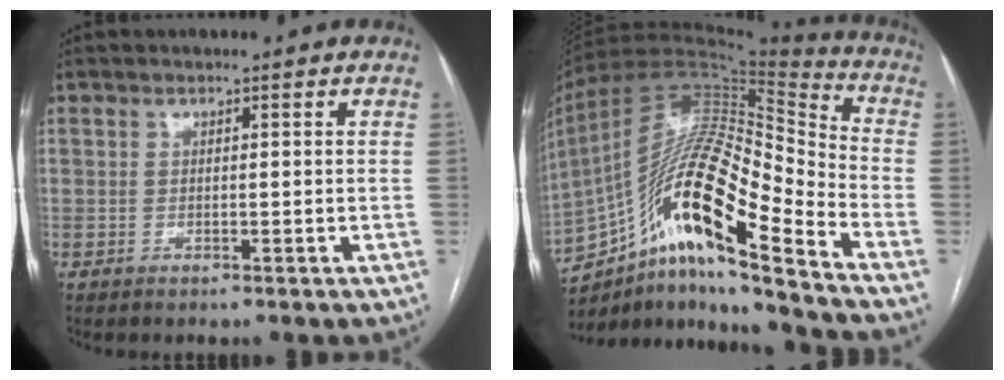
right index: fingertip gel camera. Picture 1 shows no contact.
{"total": 21.7, "force": [-12.3, 3.0, 17.6], "torque": [-0.331, 0.015, -0.216]}